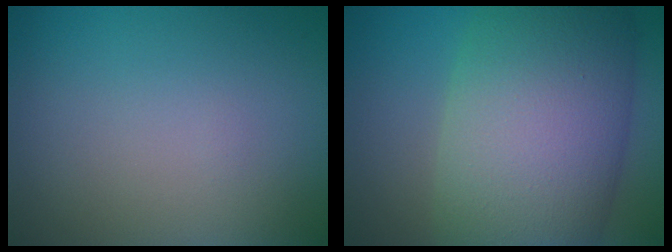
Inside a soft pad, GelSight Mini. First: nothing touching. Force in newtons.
{"total": 13.7, "press": 13.7, "slide": 0.5}